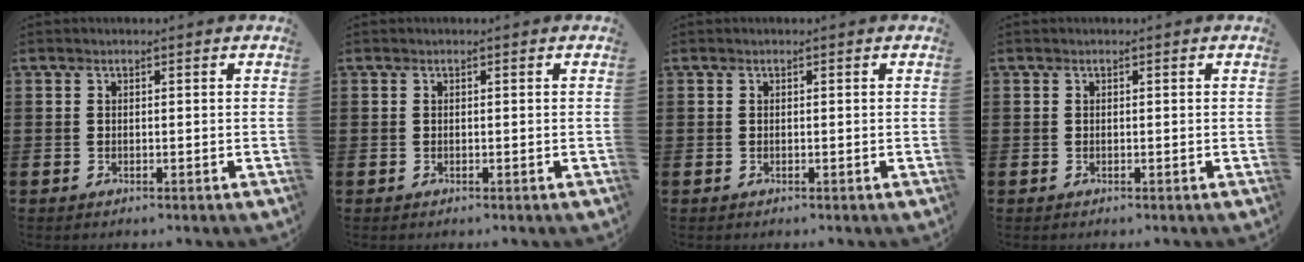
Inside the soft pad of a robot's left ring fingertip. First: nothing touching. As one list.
[{"total": 0.0}, {"total": 0.0}, {"total": 0.0}]